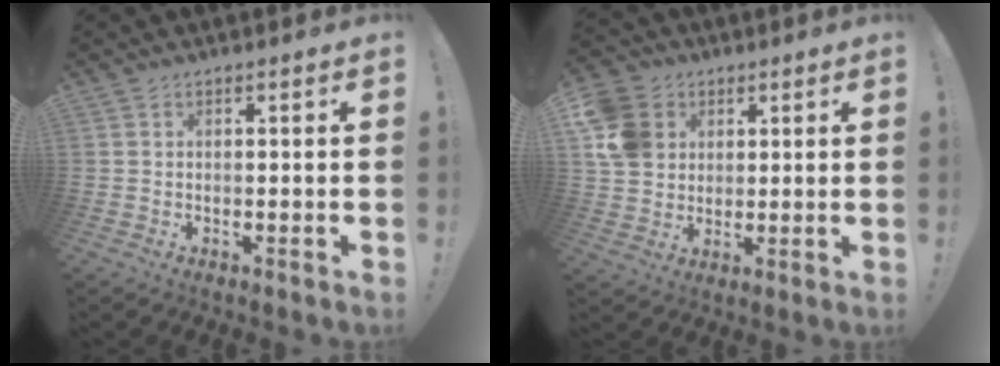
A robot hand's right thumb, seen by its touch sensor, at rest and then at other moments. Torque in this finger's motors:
{"motor_torque": [1.30, 1.48, 0.89, 0.40, 0.07]}